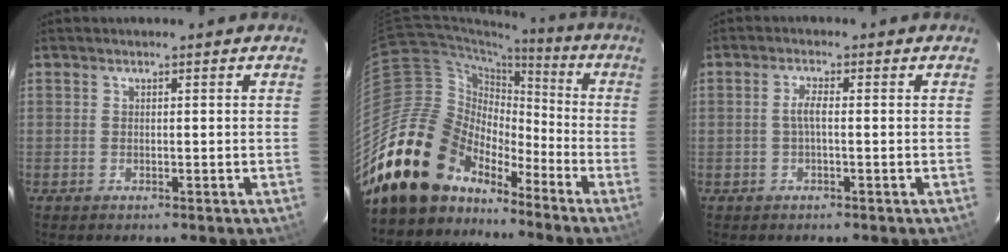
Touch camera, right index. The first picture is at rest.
{"total": 19.9, "force": [-14.7, 11.5, 6.9], "torque": [-0.146, 0.026, -0.259]}
{"total": 2.3, "force": [-0.3, 0.4, 2.2], "torque": [-0.046, 0.005, -0.006]}